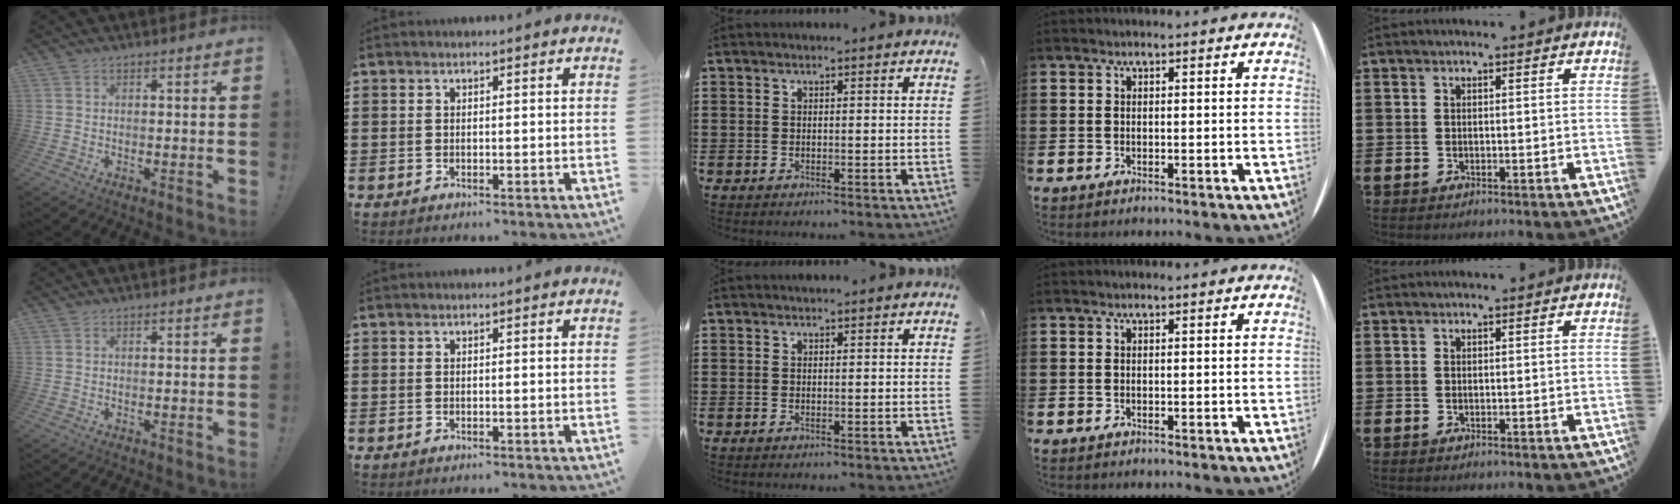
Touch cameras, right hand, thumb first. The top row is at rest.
{}